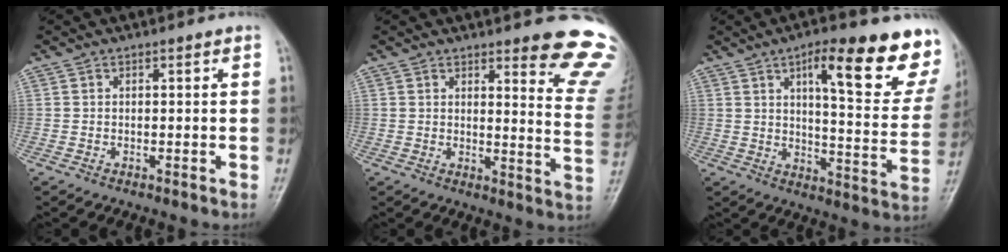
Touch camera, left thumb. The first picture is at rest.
{"total": 12.7, "force": [10.3, 2.6, 7.0], "torque": [-0.044, -0.094, 0.100]}
{"total": 20.7, "force": [12.1, 5.9, 15.7], "torque": [-0.163, -0.052, 0.159]}